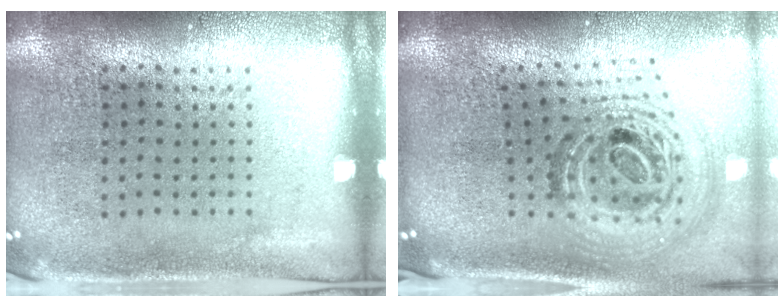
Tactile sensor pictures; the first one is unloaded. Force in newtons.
{"total": 2.1, "press": 1.6, "slide": 1.3}